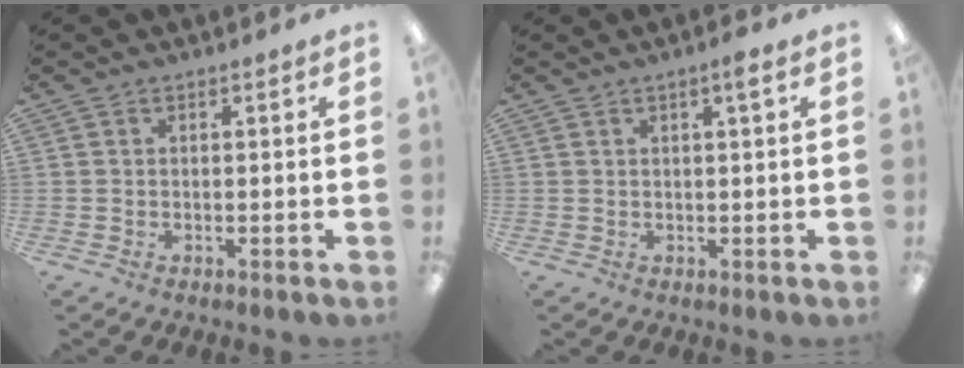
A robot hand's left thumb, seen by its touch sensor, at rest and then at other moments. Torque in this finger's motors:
{"motor_torque": [-0.18, 0.10, -0.28, 0.39, 0.05]}